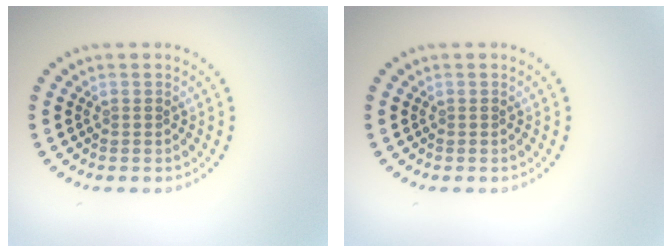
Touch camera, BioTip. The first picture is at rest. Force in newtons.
{"total": 0.0}